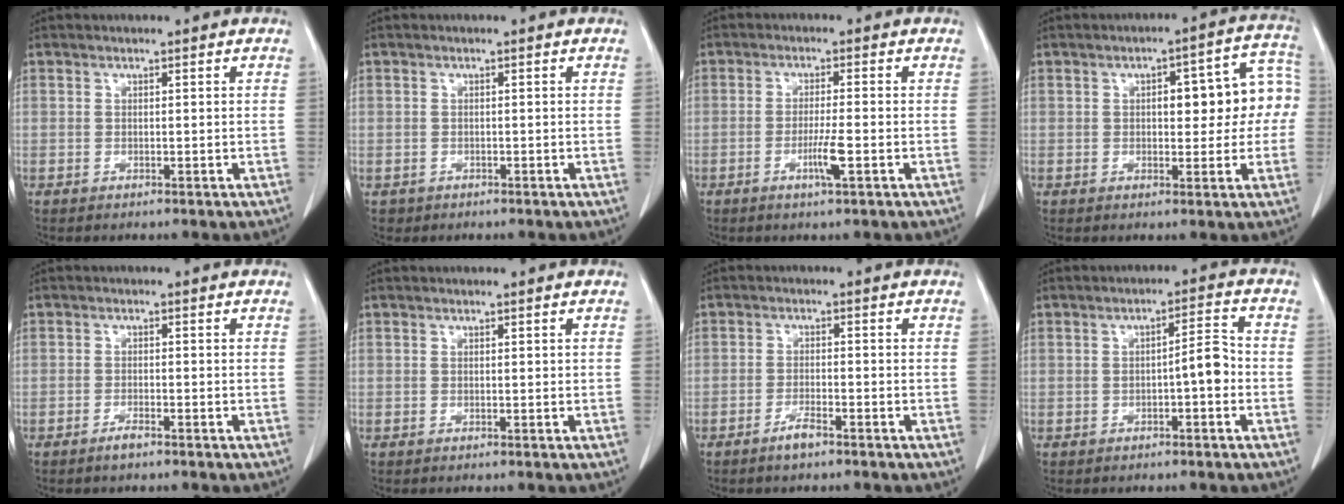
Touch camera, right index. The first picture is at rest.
{"total": 1.2, "force": [-0.5, 1.1, -0.1], "torque": [-0.007, 0.003, -0.005]}
{"total": 3.8, "force": [-1.5, -0.2, 3.5], "torque": [-0.066, -0.006, -0.028]}
{"total": 10.5, "force": [0.8, 3.9, 9.7], "torque": [-0.112, 0.046, 0.012]}
{"total": 1.5, "force": [-1.2, 0.2, 0.9], "torque": [-0.020, -0.001, -0.019]}
{"total": 0.0}
{"total": 2.5, "force": [-1.8, 0.3, 1.6], "torque": [-0.033, -0.001, -0.032]}
{"total": 4.2, "force": [-1.0, 0.8, 4.0], "torque": [-0.054, 0.014, -0.015]}